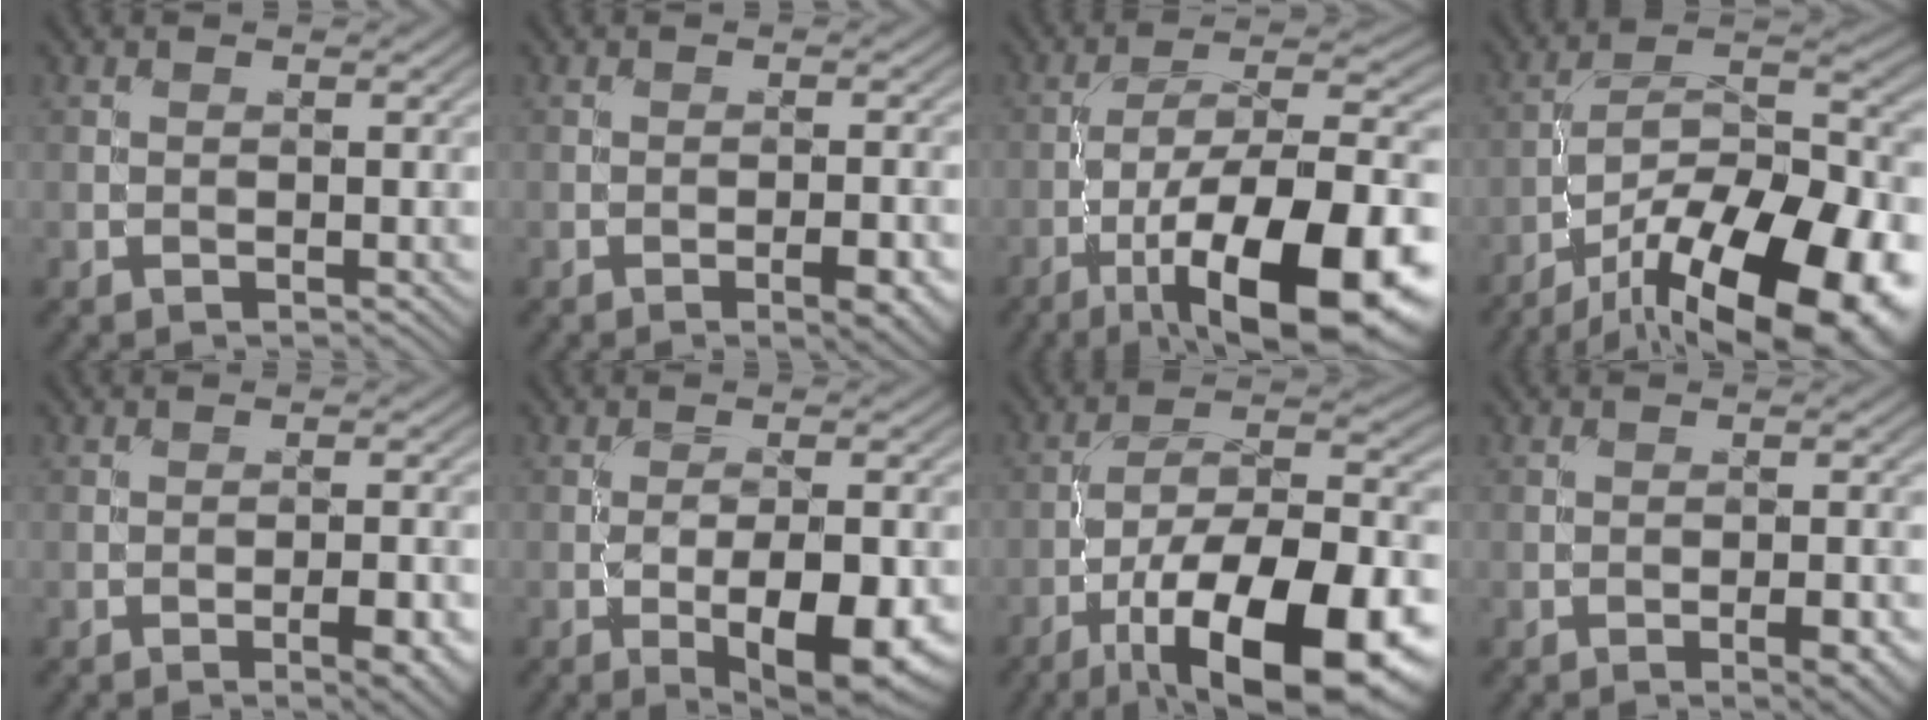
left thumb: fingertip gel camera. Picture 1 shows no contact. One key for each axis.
{"total": 3.8, "fx": -1.9, "fy": 1.1, "fz": 3.2, "tx": -0.048, "ty": 0.007, "tz": -0.023}
{"total": 17.9, "fx": -8.2, "fy": 6.0, "fz": 14.7, "tx": -0.225, "ty": -0.001, "tz": -0.134}
{"total": 20.4, "fx": -13.3, "fy": 7.5, "fz": 13.5, "tx": -0.196, "ty": -0.031, "tz": -0.206}
{"total": 4.6, "fx": -2.2, "fy": 1.2, "fz": 3.8, "tx": -0.059, "ty": 0.008, "tz": -0.026}
{"total": 8.7, "fx": -2.8, "fy": 3.4, "fz": 7.5, "tx": -0.113, "ty": -0.006, "tz": -0.035}
{"total": 18.9, "fx": -9.6, "fy": 7.1, "fz": 14.7, "tx": -0.227, "ty": -0.007, "tz": -0.157}
{"total": 3.5, "fx": -1.7, "fy": 1.0, "fz": 2.9, "tx": -0.043, "ty": 0.006, "tz": -0.021}